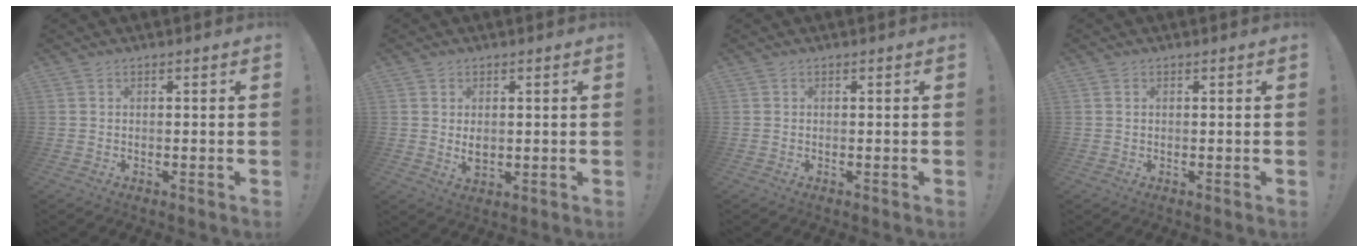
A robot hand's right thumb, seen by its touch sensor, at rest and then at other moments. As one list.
[{"total": 3.5, "force": [0.5, 2.5, 2.4], "torque": [-0.028, -0.003, 0.009]}, {"total": 0.0}, {"total": 0.6, "force": [0.3, 0.4, 0.3], "torque": [-0.011, 0.005, 0.006]}]